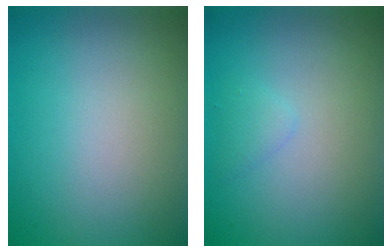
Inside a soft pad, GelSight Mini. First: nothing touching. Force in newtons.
{"total": 0.9, "press": 0.9, "slide": 0.0}